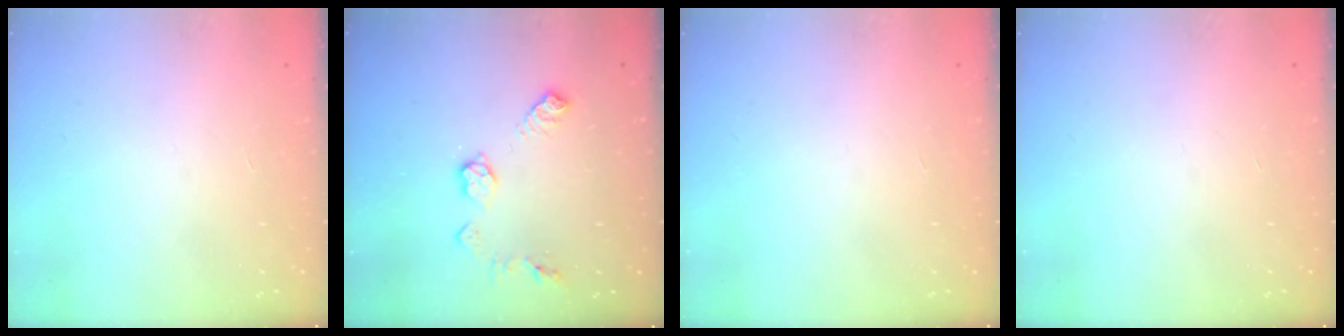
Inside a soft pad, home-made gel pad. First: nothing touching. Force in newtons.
{"total": 9.0, "press": 9.0, "slide": 0.4}
{"total": 0.0}
{"total": 0.0}